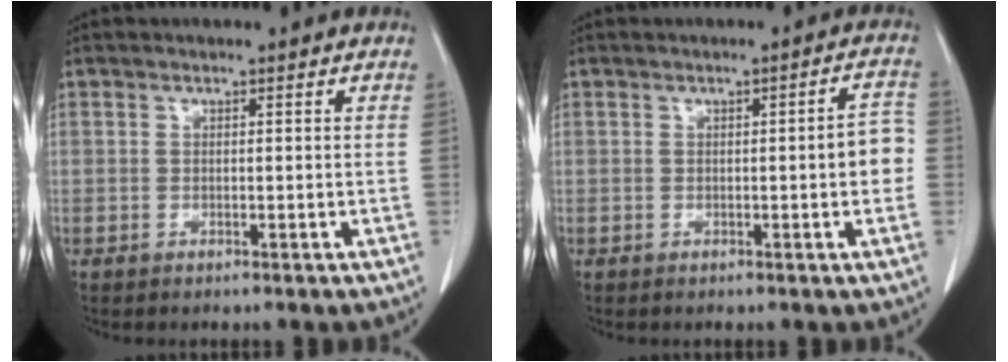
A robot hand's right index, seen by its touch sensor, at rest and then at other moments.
{"total": 4.1, "force": [-0.5, 0.7, 4.0], "torque": [-0.043, 0.009, -0.009]}